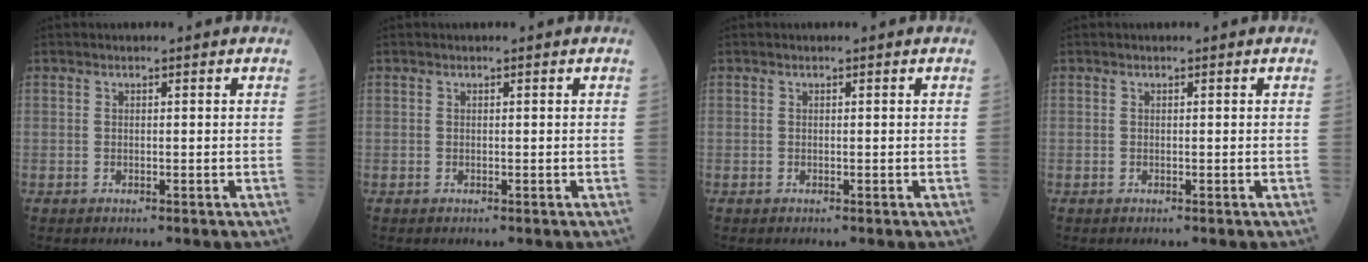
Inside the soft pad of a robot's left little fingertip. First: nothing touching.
{"total": 0.0}
{"total": 0.0}
{"total": 0.0}